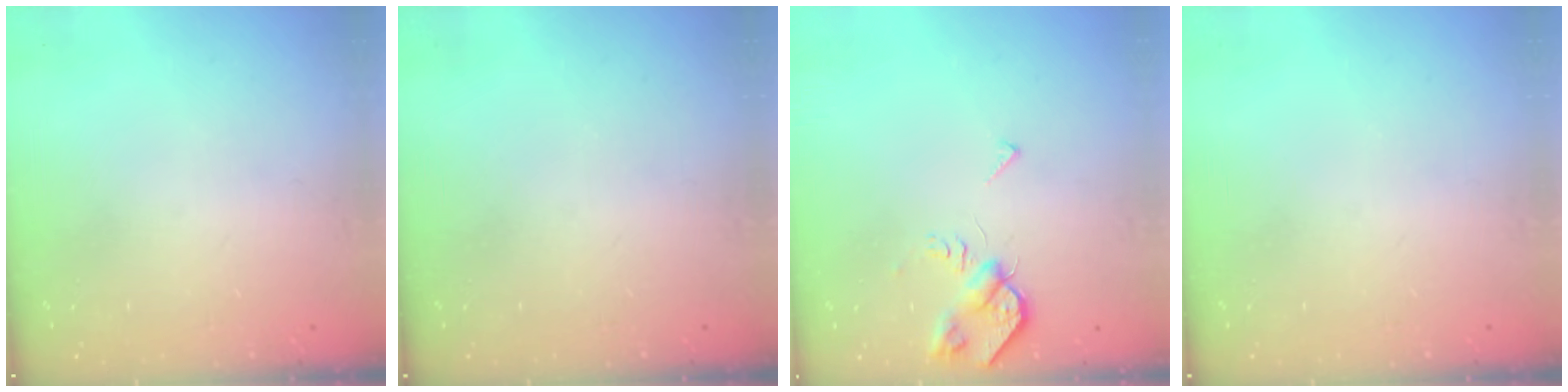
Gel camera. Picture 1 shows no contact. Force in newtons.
{"total": 0.0}
{"total": 5.5, "press": 5.4, "slide": 0.9}
{"total": 0.0}